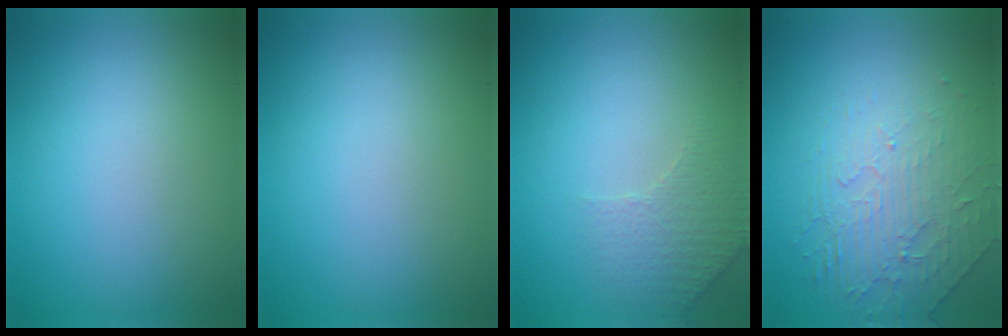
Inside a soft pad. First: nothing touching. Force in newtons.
{"total": 0.0}
{"total": 2.8, "press": 2.7, "slide": 0.8}
{"total": 2.8, "press": 2.3, "slide": 1.6}